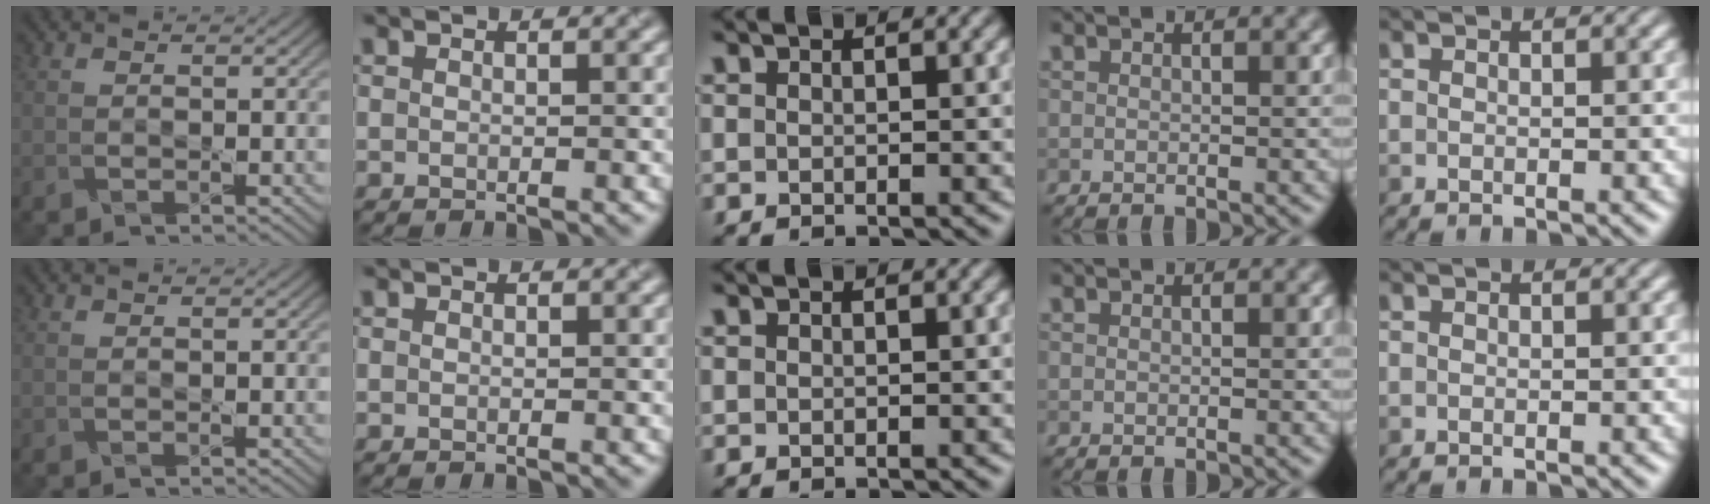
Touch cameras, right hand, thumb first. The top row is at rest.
{}